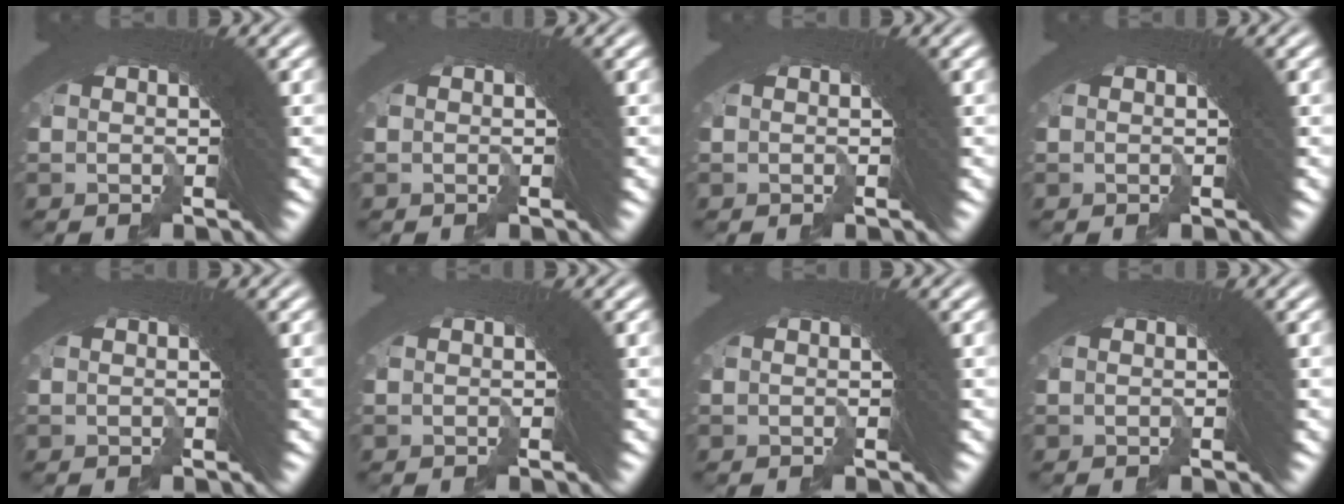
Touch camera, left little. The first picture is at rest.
{"total": 0.5, "force": [-0.2, -0.2, -0.5], "torque": [0.007, -0.002, -0.003]}
{"total": 0.0}
{"total": 0.0}
{"total": 0.0}
{"total": 1.1, "force": [-0.4, -0.6, -0.9], "torque": [0.013, -0.003, -0.006]}
{"total": 0.0}
{"total": 0.0}